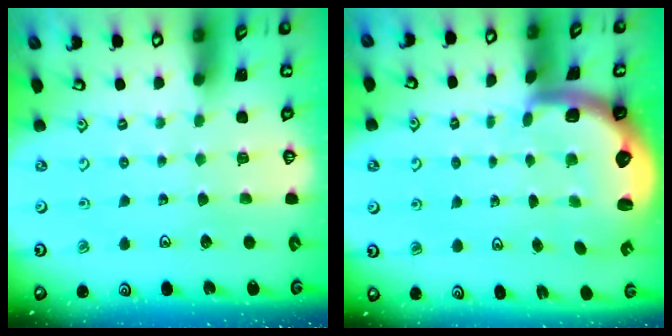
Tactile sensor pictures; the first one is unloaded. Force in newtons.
{"total": 2.8, "press": 2.4, "slide": 1.4}